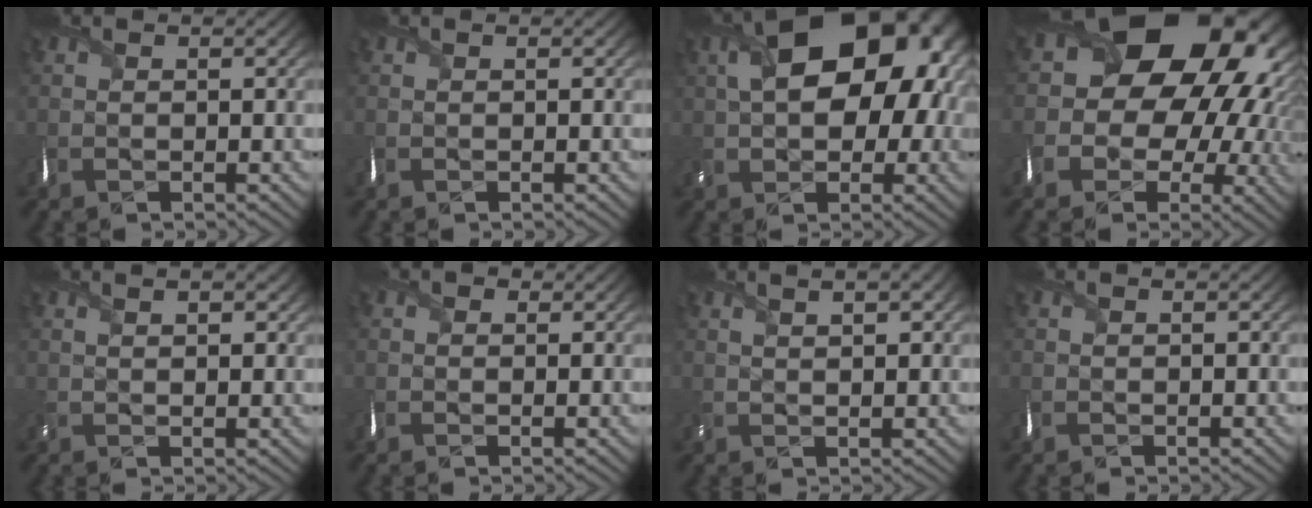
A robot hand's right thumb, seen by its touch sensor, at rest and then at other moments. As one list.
[{"total": 0.0}, {"total": 17.7, "force": [3.0, 11.3, 13.3], "torque": [-0.177, 0.026, 0.032]}, {"total": 20.6, "force": [3.8, 16.7, 11.5], "torque": [-0.179, 0.008, 0.049]}, {"total": 2.2, "force": [1.2, 0.7, 1.7], "torque": [-0.032, 0.003, 0.023]}, {"total": 0.9, "force": [0.2, 0.8, 0.1], "torque": [0.002, -0.003, -0.004]}, {"total": 3.4, "force": [1.9, 0.8, 2.7], "torque": [-0.050, 0.006, 0.030]}, {"total": 0.0}]